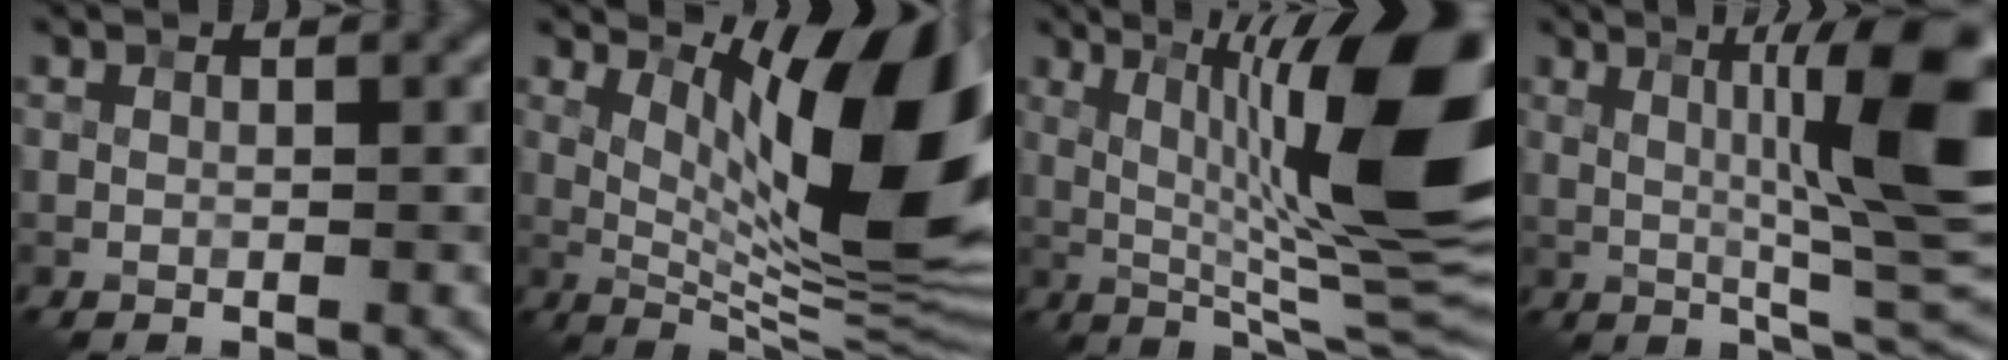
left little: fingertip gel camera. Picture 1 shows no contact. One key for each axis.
{"total": 13.5, "fx": 3.4, "fy": 3.9, "fz": 12.4, "tx": -0.174, "ty": 0.002, "tz": 0.057}
{"total": 15.7, "fx": 2.4, "fy": 4.3, "fz": 14.9, "tx": -0.205, "ty": 0.015, "tz": 0.027}
{"total": 12.5, "fx": 1.9, "fy": 2.8, "fz": 12.1, "tx": -0.164, "ty": 0.010, "tz": 0.028}